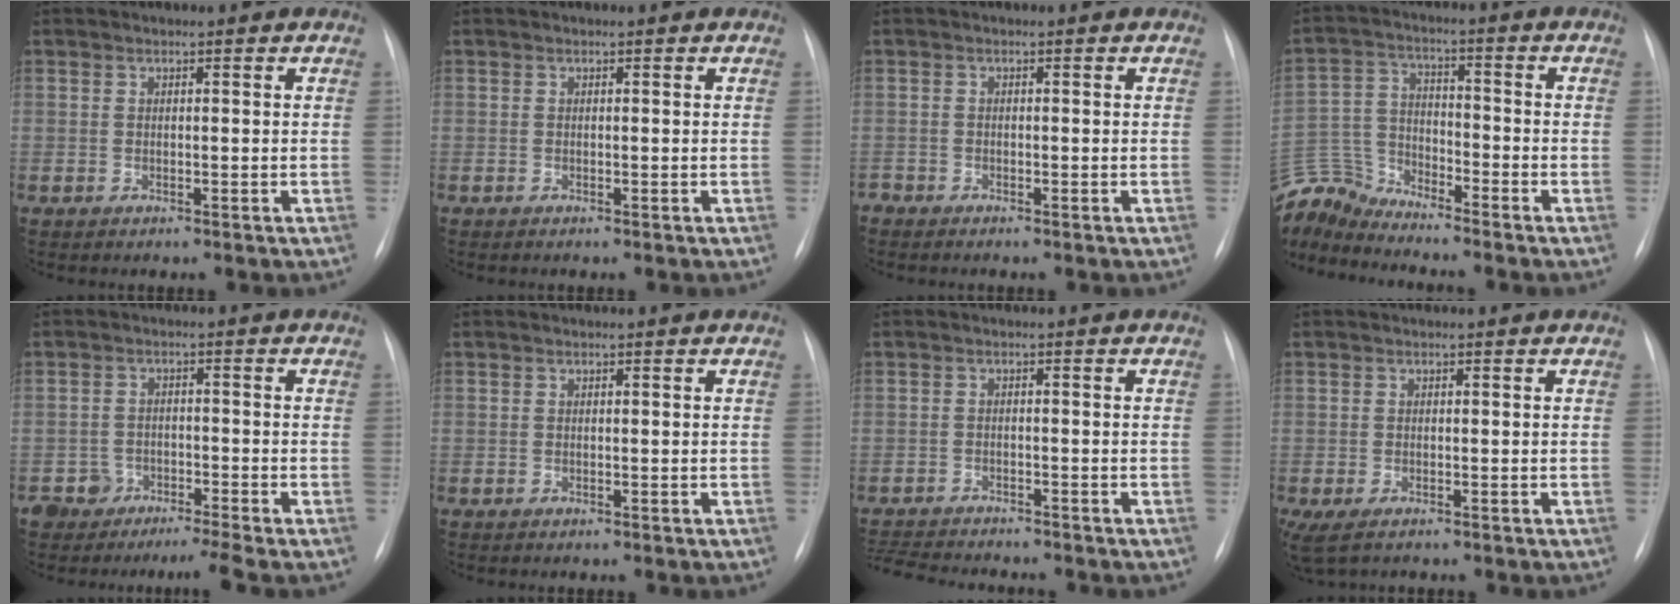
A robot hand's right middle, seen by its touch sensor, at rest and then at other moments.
{"total": 0.0}
{"total": 0.8, "force": [-0.8, 0.1, 0.0], "torque": [-0.001, -0.002, -0.014]}
{"total": 9.4, "force": [-9.4, 0.0, 0.0], "torque": [-0.013, 0.021, -0.188]}
{"total": 3.3, "force": [-3.1, 0.5, 1.0], "torque": [-0.015, -0.007, -0.056]}
{"total": 0.0}
{"total": 8.4, "force": [-7.9, 0.7, 2.6], "torque": [-0.042, -0.008, -0.124]}
{"total": 3.1, "force": [-2.0, 1.2, 2.0], "torque": [-0.044, -0.011, -0.029]}